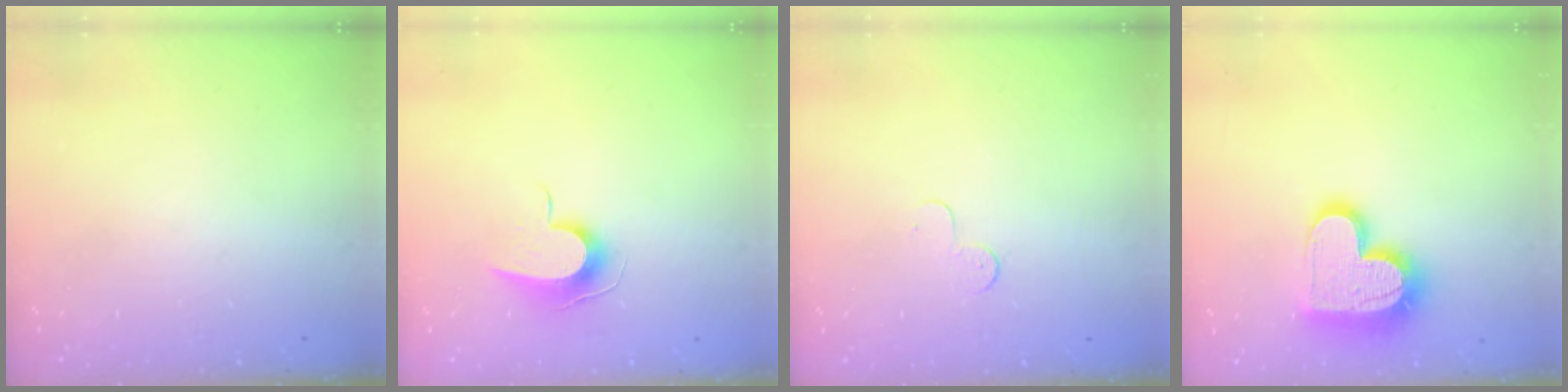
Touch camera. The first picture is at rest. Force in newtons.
{"total": 8.8, "press": 8.7, "slide": 0.8}
{"total": 3.6, "press": 3.5, "slide": 0.3}
{"total": 17.2, "press": 17.2, "slide": 1.2}